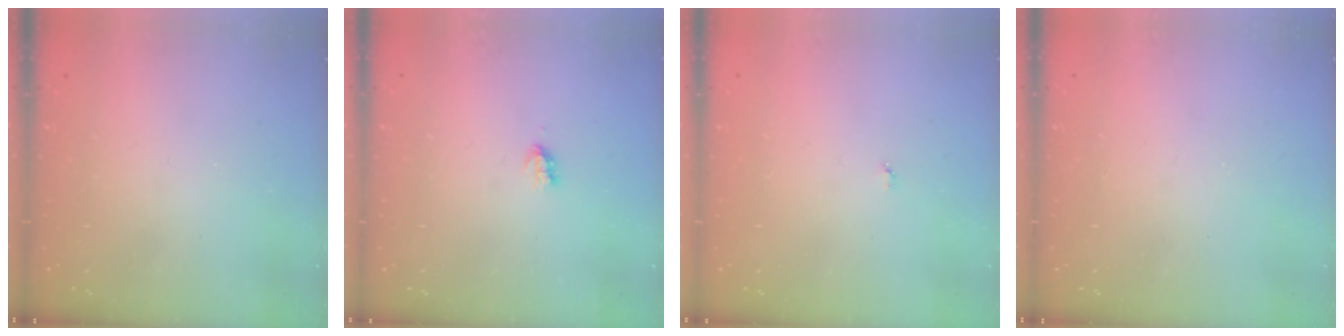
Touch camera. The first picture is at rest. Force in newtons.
{"total": 1.9, "press": 1.8, "slide": 0.4}
{"total": 2.9, "press": 2.9, "slide": 0.3}
{"total": 0.0}